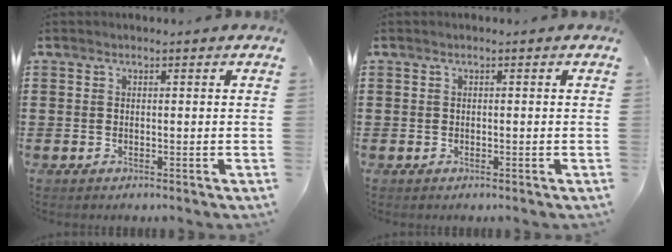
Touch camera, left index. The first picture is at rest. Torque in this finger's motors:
{"motor_torque": [-0.04, -0.04, -0.01, 0.00]}